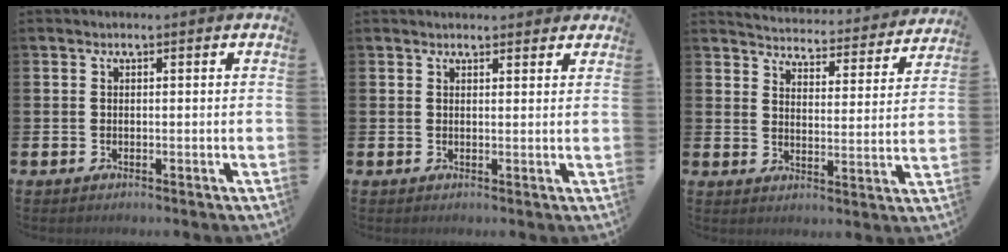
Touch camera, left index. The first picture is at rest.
{"total": 1.8, "force": [1.8, 0.5, 0.1], "torque": [0.006, -0.003, 0.031]}
{"total": 4.3, "force": [4.3, 0.5, 0.2], "torque": [-0.022, -0.039, 0.068]}